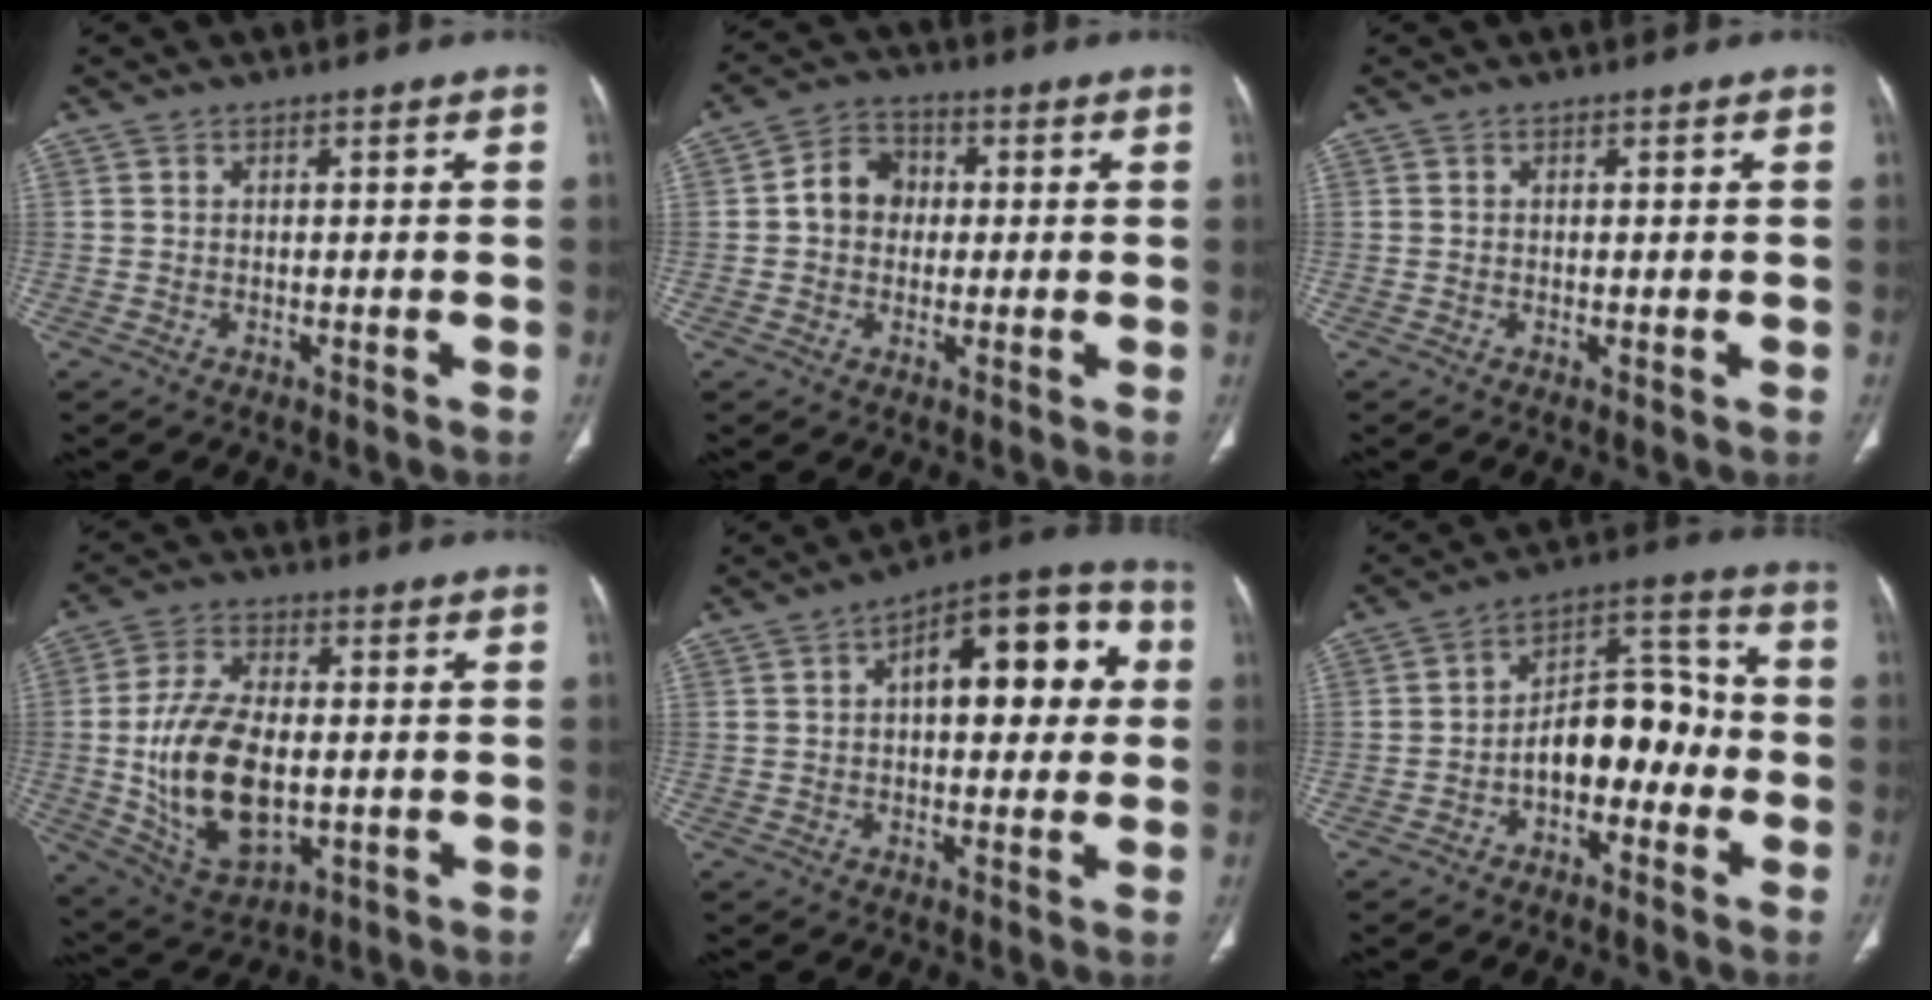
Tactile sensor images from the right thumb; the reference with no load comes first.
{"total": 6.9, "force": [0.4, 5.8, 3.6], "torque": [-0.038, 0.017, -0.003]}
{"total": 0.6, "force": [0.0, 0.2, 0.5], "torque": [-0.013, -0.005, 0.001]}
{"total": 17.0, "force": [-1.3, 9.6, 14.0], "torque": [-0.258, -0.003, -0.009]}
{"total": 16.7, "force": [3.6, 8.0, 14.3], "torque": [-0.148, 0.028, 0.042]}
{"total": 11.8, "force": [-2.9, 7.3, 8.8], "torque": [-0.098, 0.053, -0.056]}